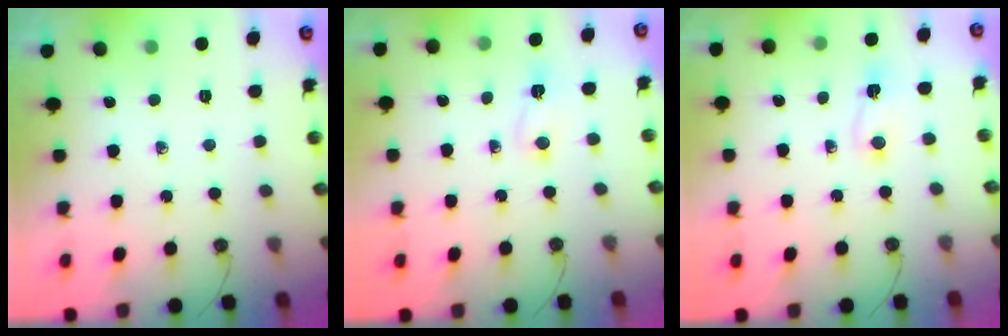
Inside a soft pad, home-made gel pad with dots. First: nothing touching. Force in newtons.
{"total": 2.1, "press": 2.1, "slide": 0.4}
{"total": 2.0, "press": 1.6, "slide": 1.2}